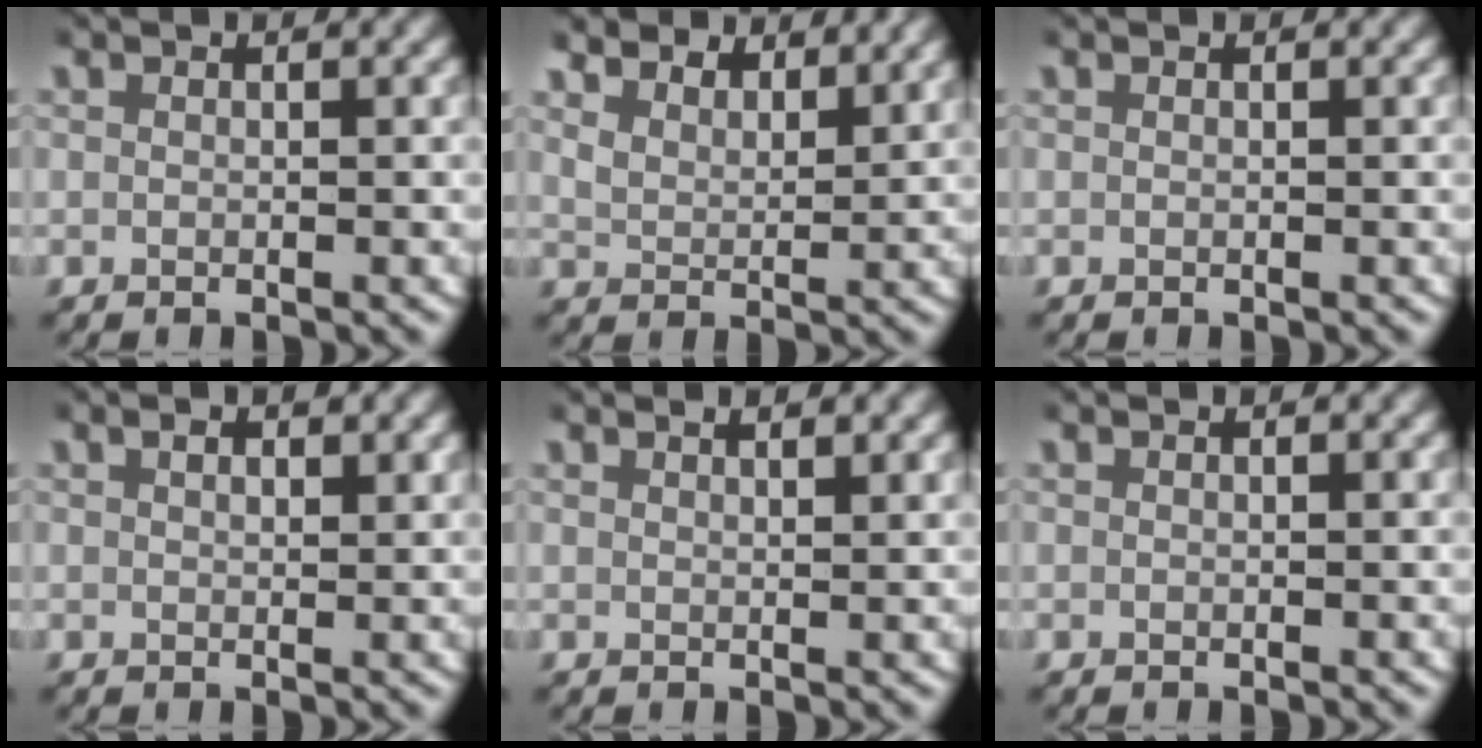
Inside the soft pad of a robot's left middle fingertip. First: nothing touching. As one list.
[{"total": 4.1, "force": [3.5, 1.6, 1.3], "torque": [-0.034, -0.010, 0.064]}, {"total": 0.0}, {"total": 1.2, "force": [0.7, 0.5, 0.8], "torque": [-0.006, 0.000, 0.014]}, {"total": 1.3, "force": [1.2, 0.0, 0.5], "torque": [-0.006, -0.003, 0.021]}, {"total": 0.0}]